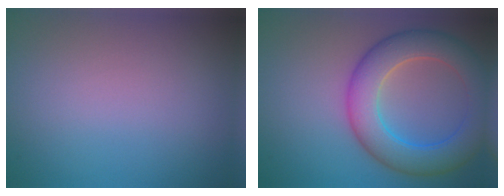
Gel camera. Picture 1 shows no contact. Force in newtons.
{"total": 7.6, "press": 7.6, "slide": 0.2}